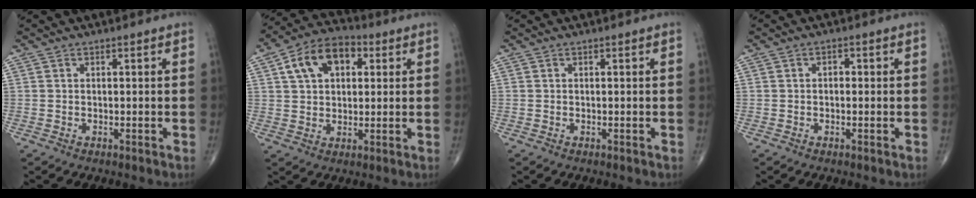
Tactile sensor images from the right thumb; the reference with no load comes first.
{"total": 11.7, "force": [3.8, 7.5, 8.1], "torque": [-0.120, 0.015, 0.056]}
{"total": 0.0}
{"total": 1.2, "force": [-0.1, 0.9, 0.9], "torque": [-0.006, 0.006, -0.005]}